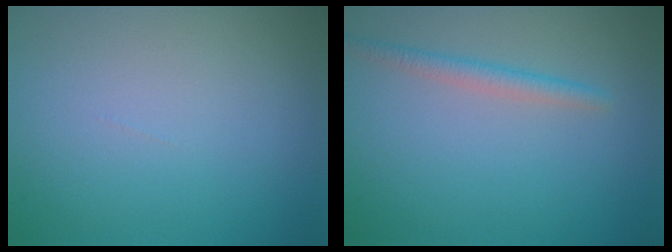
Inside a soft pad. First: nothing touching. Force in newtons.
{"total": 1.9, "press": 1.9, "slide": 0.0}